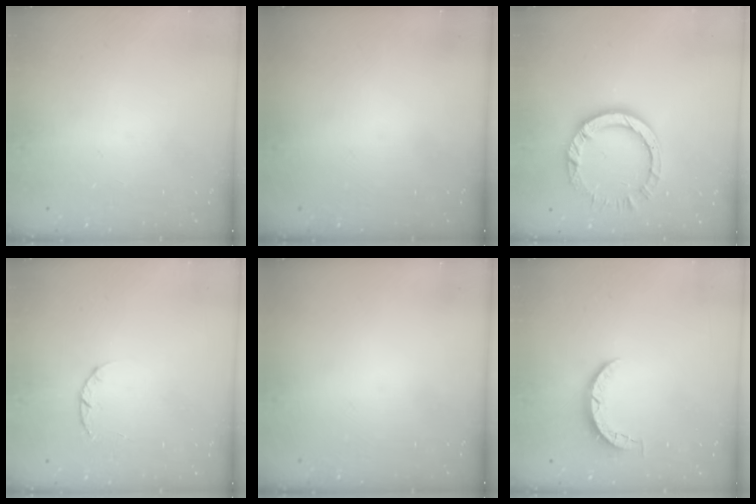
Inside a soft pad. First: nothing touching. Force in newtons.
{"total": 0.0}
{"total": 8.6, "press": 8.5, "slide": 1.0}
{"total": 1.4, "press": 1.3, "slide": 0.3}
{"total": 0.0}
{"total": 3.3, "press": 3.3, "slide": 0.4}